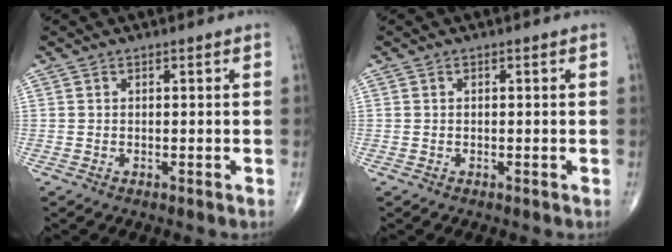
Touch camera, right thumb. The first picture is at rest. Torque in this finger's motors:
{"motor_torque": [-0.25, 0.01, -0.16, -0.13, -0.01]}